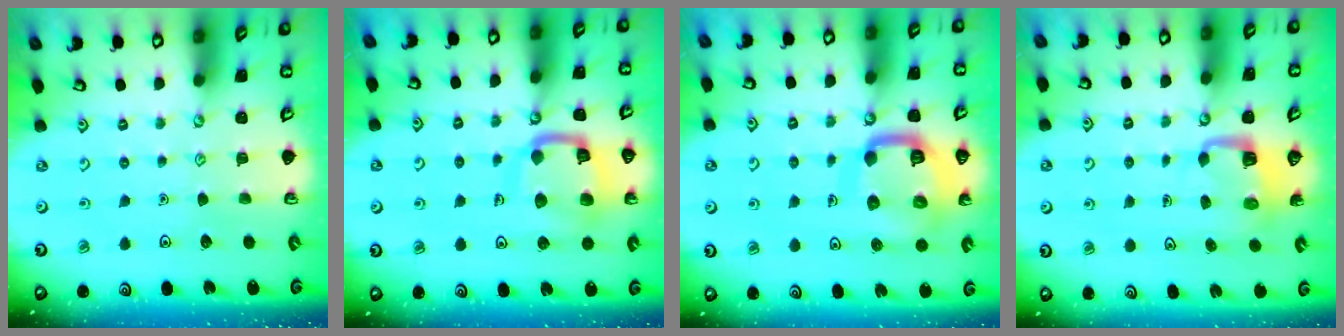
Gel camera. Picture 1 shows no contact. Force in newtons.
{"total": 14.3, "press": 14.2, "slide": 1.5}
{"total": 16.6, "press": 16.5, "slide": 1.6}
{"total": 3.3, "press": 3.3, "slide": 0.1}